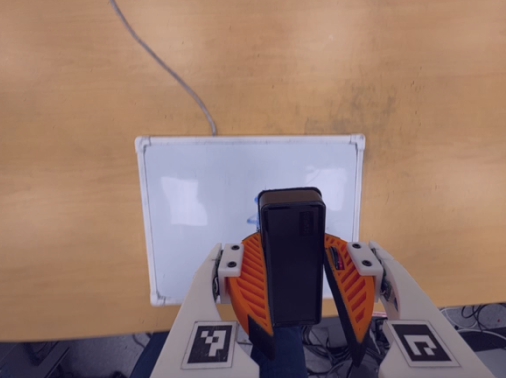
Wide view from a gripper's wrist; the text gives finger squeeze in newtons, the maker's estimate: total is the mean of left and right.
{"total": 6.8, "left": 7.7, "right": 5.9}